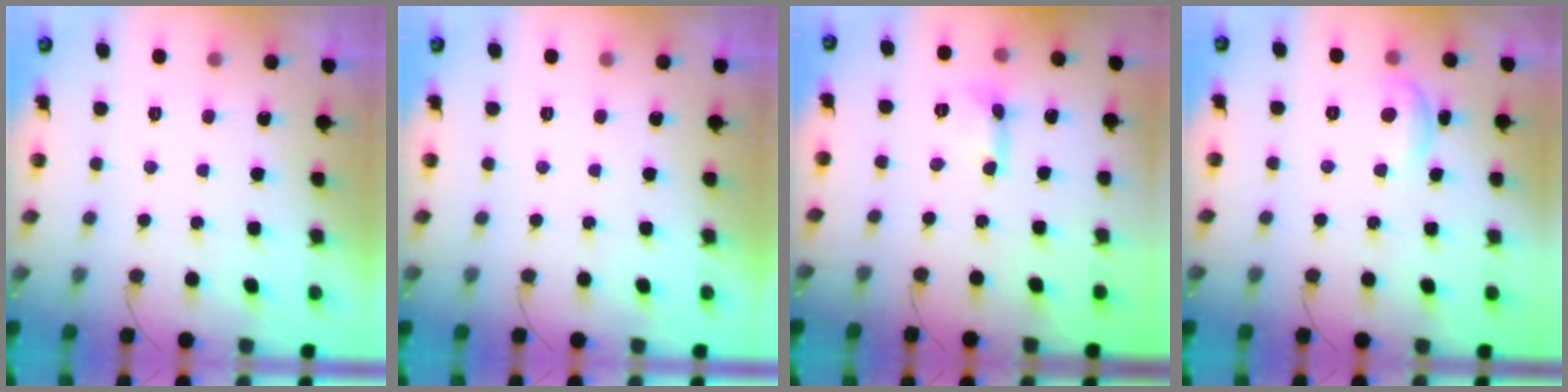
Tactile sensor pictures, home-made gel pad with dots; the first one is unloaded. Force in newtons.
{"total": 0.0}
{"total": 1.0, "press": 1.0, "slide": 0.1}
{"total": 7.3, "press": 7.2, "slide": 0.5}